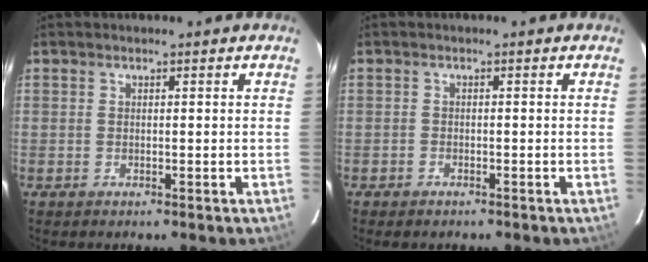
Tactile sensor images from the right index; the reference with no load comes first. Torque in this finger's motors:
{"motor_torque": [0.11, -0.02, -0.04, -0.01]}